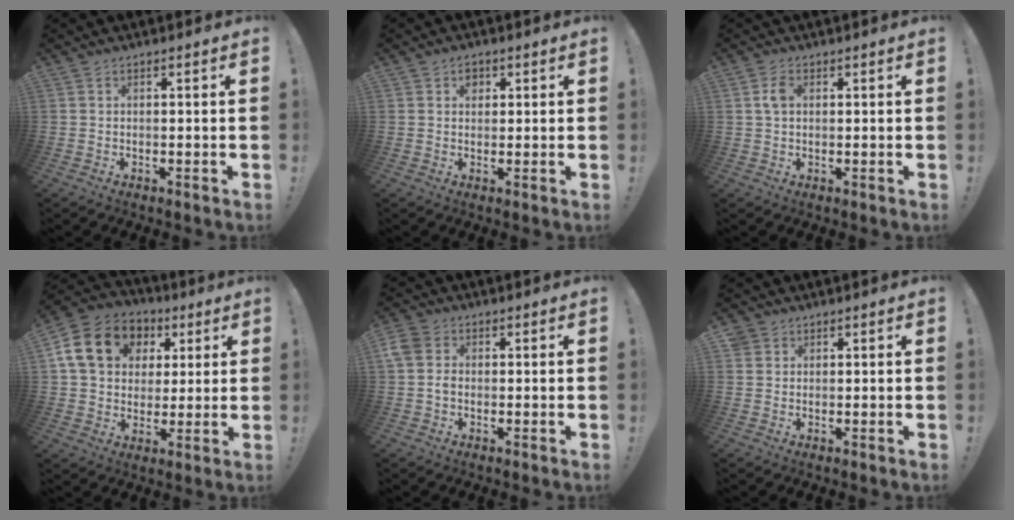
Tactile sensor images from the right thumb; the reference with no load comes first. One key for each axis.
{"total": 2.8, "fx": 1.0, "fy": 2.2, "fz": 1.3, "tx": -0.006, "ty": -0.004, "tz": 0.015}
{"total": 3.4, "fx": 1.1, "fy": 2.0, "fz": 2.5, "tx": -0.044, "ty": 0.002, "tz": 0.019}
{"total": 17.8, "fx": 6.0, "fy": 14.1, "fz": 9.1, "tx": -0.137, "ty": -0.003, "tz": 0.126}
{"total": 4.4, "fx": -0.3, "fy": 3.5, "fz": 2.7, "tx": -0.062, "ty": -0.002, "tz": -0.011}
{"total": 2.1, "fx": 1.3, "fy": 1.6, "fz": 0.2, "tx": -0.002, "ty": -0.007, "tz": 0.025}